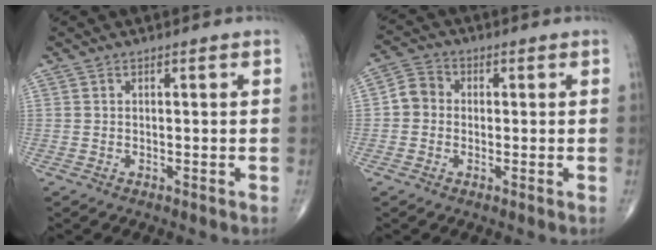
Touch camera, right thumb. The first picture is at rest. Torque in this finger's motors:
{"motor_torque": [-0.12, 0.13, 0.08, -0.01, 0.00]}